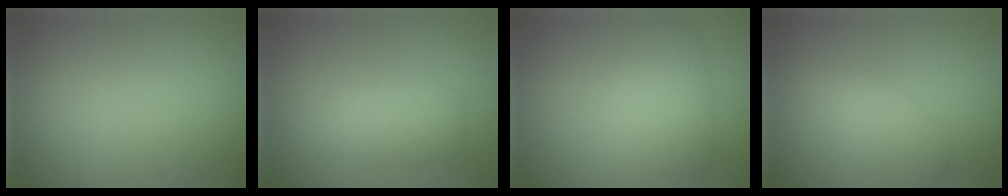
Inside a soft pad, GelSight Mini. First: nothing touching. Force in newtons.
{"total": 3.0, "press": 3.0, "slide": 0.3}
{"total": 4.5, "press": 4.5, "slide": 0.3}
{"total": 3.2, "press": 3.2, "slide": 0.1}